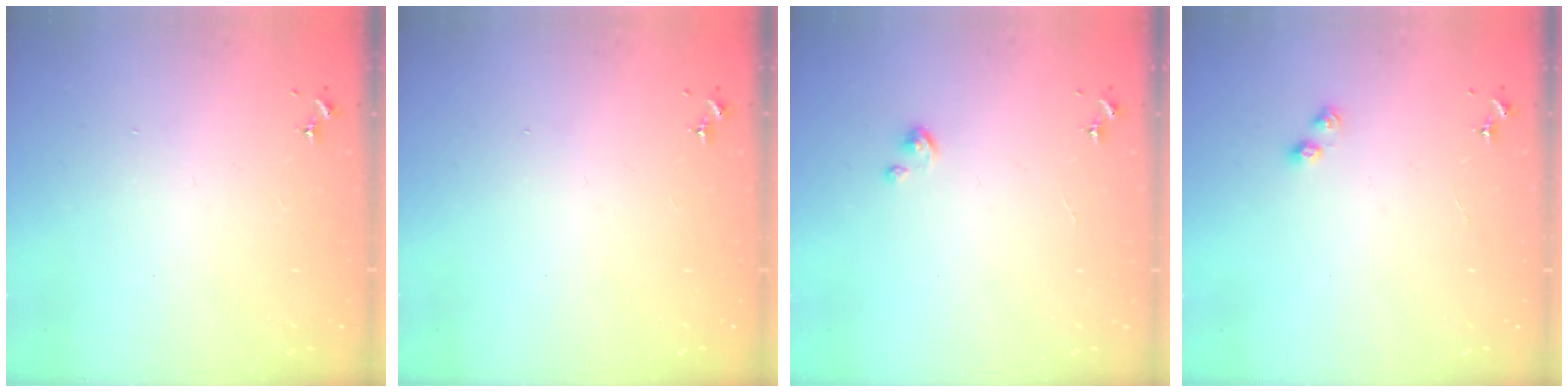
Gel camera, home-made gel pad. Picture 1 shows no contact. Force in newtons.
{"total": 0.0}
{"total": 2.8, "press": 2.8, "slide": 0.2}
{"total": 3.8, "press": 3.7, "slide": 0.7}